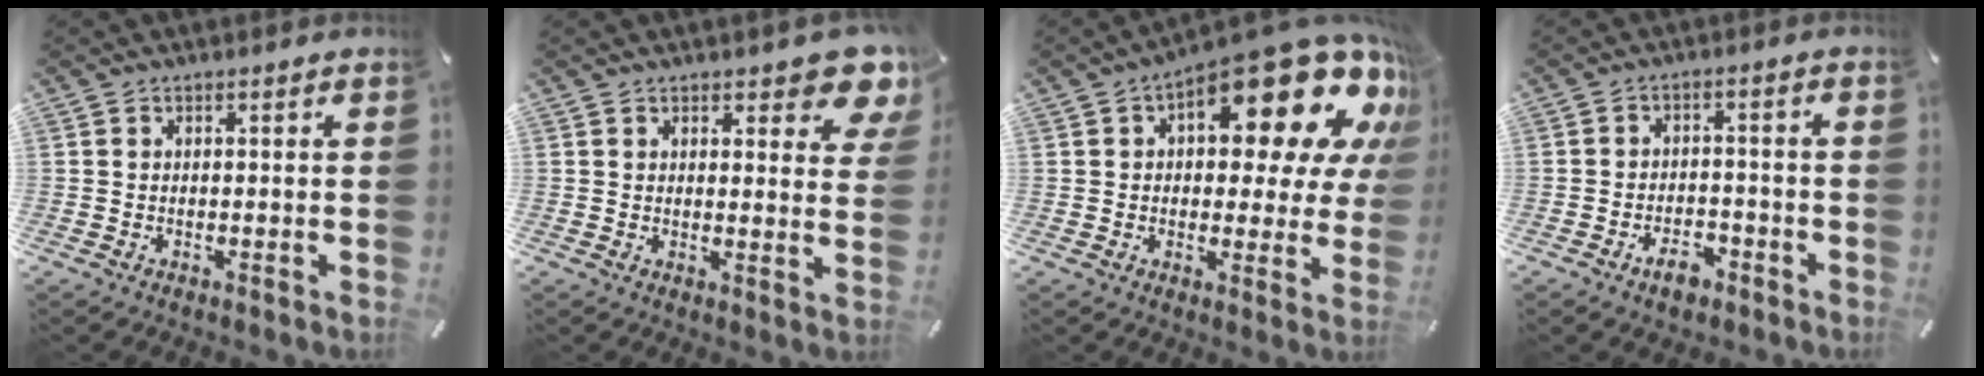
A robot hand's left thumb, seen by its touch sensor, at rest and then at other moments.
{"total": 8.1, "force": [5.7, 3.5, 4.6], "torque": [-0.046, -0.039, 0.097]}
{"total": 21.1, "force": [11.4, 8.3, 15.6], "torque": [-0.211, -0.089, 0.181]}
{"total": 5.4, "force": [-3.6, 2.8, 3.0], "torque": [-0.056, 0.018, -0.065]}